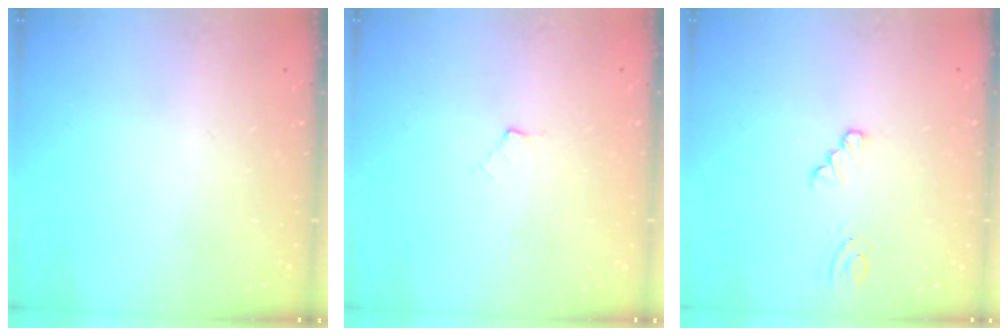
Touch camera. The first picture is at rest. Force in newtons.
{"total": 2.9, "press": 2.9, "slide": 0.5}
{"total": 0.0}